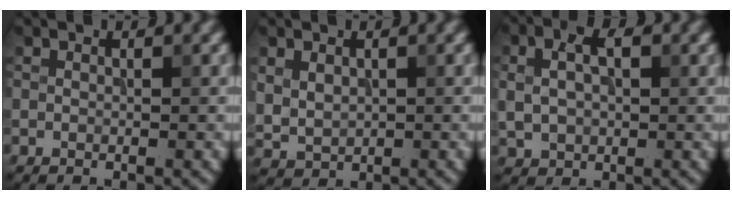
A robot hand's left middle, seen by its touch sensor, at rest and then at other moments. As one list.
[{"total": 2.4, "force": [0.6, 1.8, 1.3], "torque": [-0.030, -0.002, 0.015]}, {"total": 4.6, "force": [1.1, 3.1, 3.2], "torque": [-0.064, 0.012, 0.017]}]